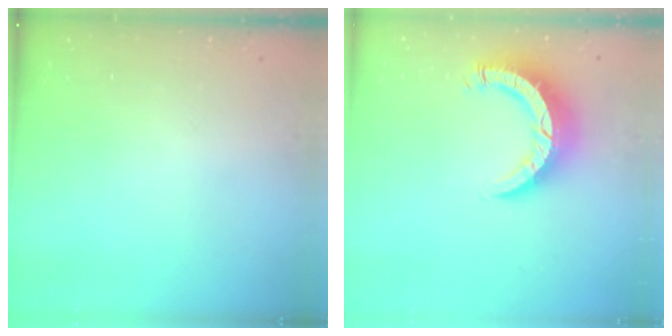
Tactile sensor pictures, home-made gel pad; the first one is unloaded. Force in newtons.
{"total": 8.3, "press": 8.2, "slide": 0.8}